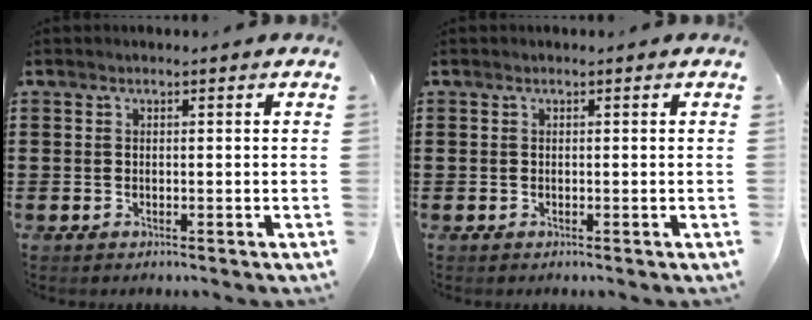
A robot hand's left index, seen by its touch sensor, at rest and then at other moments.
{"total": 0.0}